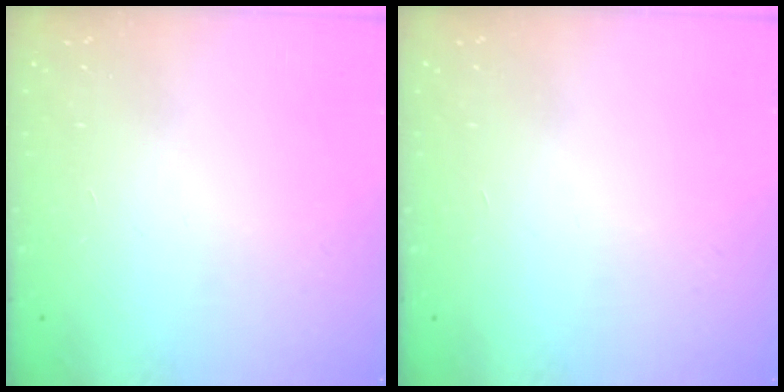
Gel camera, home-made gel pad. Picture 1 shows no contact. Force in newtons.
{"total": 0.0}